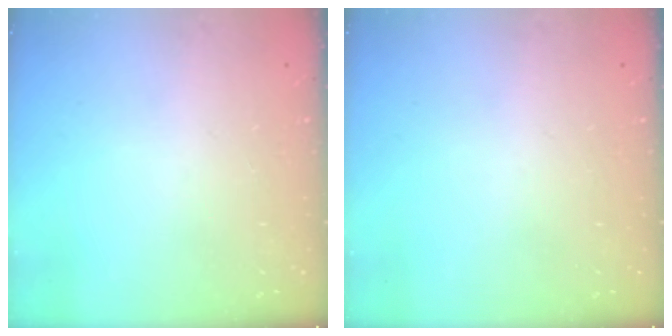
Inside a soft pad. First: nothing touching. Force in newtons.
{"total": 0.0}